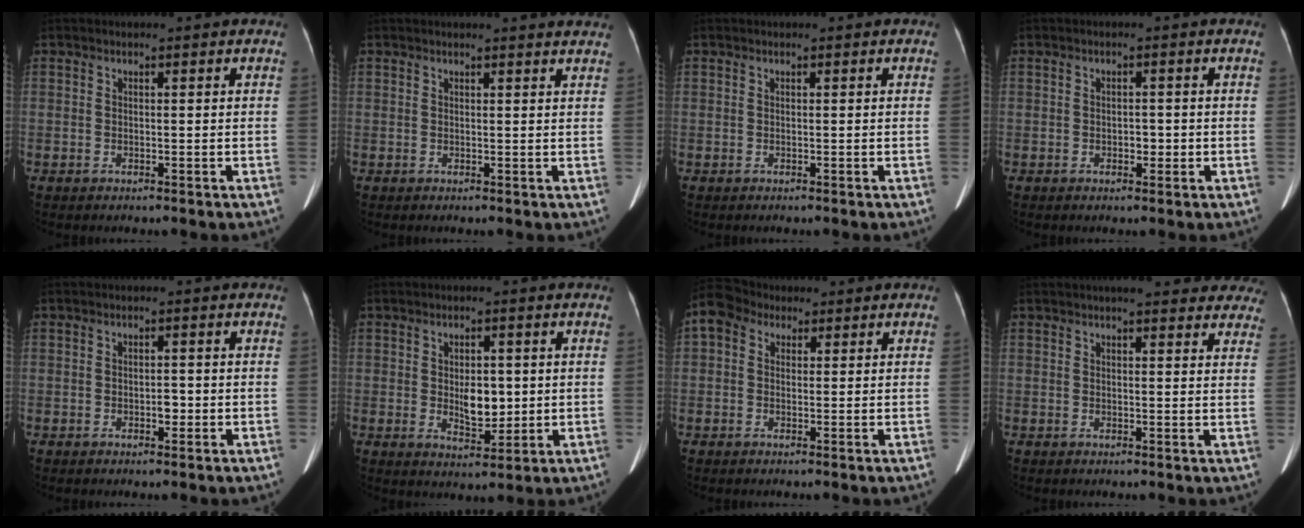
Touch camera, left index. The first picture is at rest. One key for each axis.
{"total": 5.0, "fx": 4.8, "fy": 0.4, "fz": 1.2, "tx": -0.011, "ty": 0.002, "tz": 0.036}
{"total": 0.0}
{"total": 1.6, "fx": -0.5, "fy": 1.0, "fz": 1.2, "tx": -0.018, "ty": 0.002, "tz": -0.004}
{"total": 1.5, "fx": -0.6, "fy": 0.8, "fz": 1.2, "tx": -0.019, "ty": 0.002, "tz": -0.006}
{"total": 5.2, "fx": 0.2, "fy": 2.6, "fz": 4.4, "tx": -0.074, "ty": -0.004, "tz": 0.012}
{"total": 5.6, "fx": 2.0, "fy": 4.6, "fz": 2.5, "tx": -0.058, "ty": 0.034, "tz": 0.036}
{"total": 15.9, "fx": 14.1, "fy": 3.7, "fz": 6.4, "tx": -0.050, "ty": 0.012, "tz": 0.151}